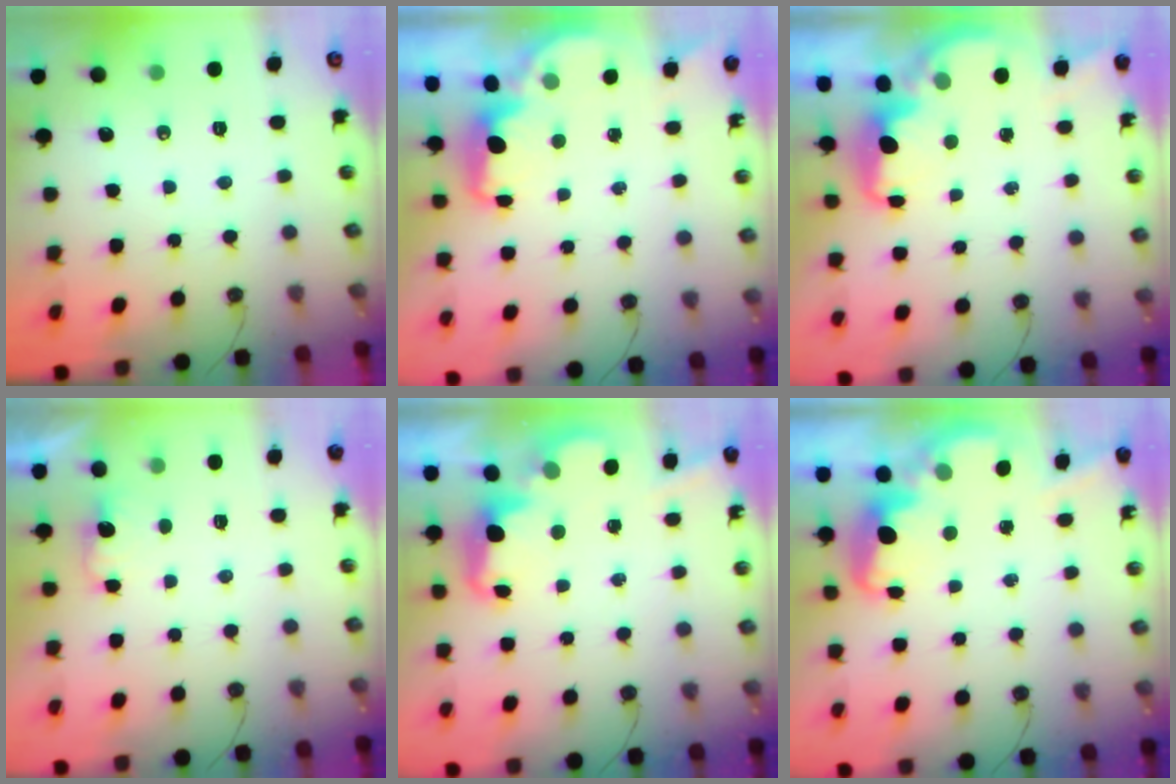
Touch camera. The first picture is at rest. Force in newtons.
{"total": 2.1, "press": 1.9, "slide": 0.8}
{"total": 2.2, "press": 2.1, "slide": 0.9}
{"total": 1.8, "press": 1.6, "slide": 0.9}
{"total": 2.4, "press": 2.3, "slide": 0.5}
{"total": 3.6, "press": 3.6, "slide": 0.6}